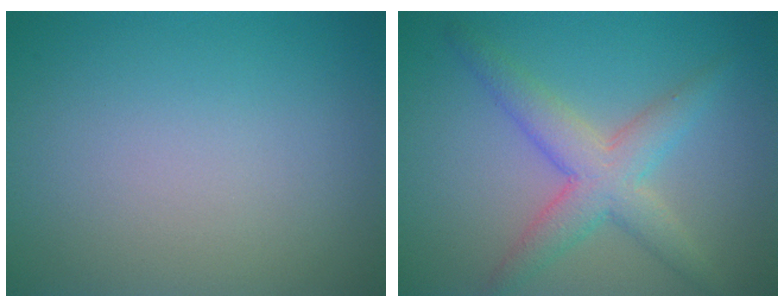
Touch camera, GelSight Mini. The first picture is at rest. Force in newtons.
{"total": 4.5, "press": 4.5, "slide": 0.1}